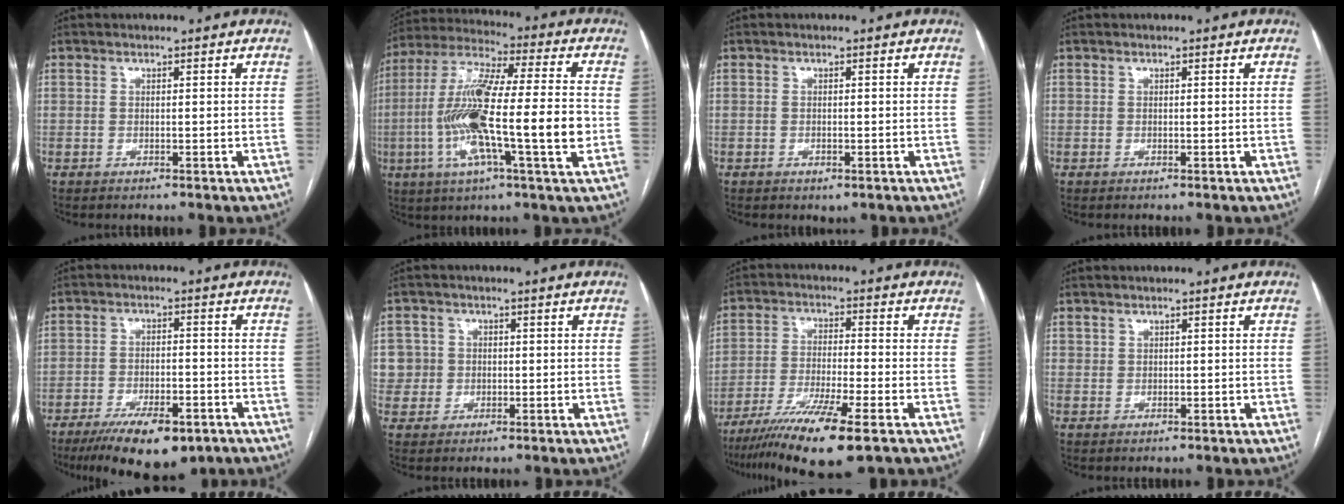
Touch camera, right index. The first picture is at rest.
{"total": 19.5, "force": [-3.4, 1.5, 19.1], "torque": [-0.362, -0.001, -0.064]}
{"total": 0.9, "force": [-0.4, 0.4, 0.6], "torque": [-0.011, -0.002, 0.000]}
{"total": 0.0}
{"total": 12.4, "force": [-8.4, 4.1, 8.1], "torque": [-0.128, -0.010, -0.129]}
{"total": 5.0, "force": [0.6, 5.0, -0.1], "torque": [0.014, 0.015, 0.014]}
{"total": 12.9, "force": [-8.2, 0.4, 9.9], "torque": [-0.186, -0.031, -0.143]}
{"total": 0.8, "force": [0.5, 0.6, 0.2], "torque": [0.002, 0.000, 0.010]}